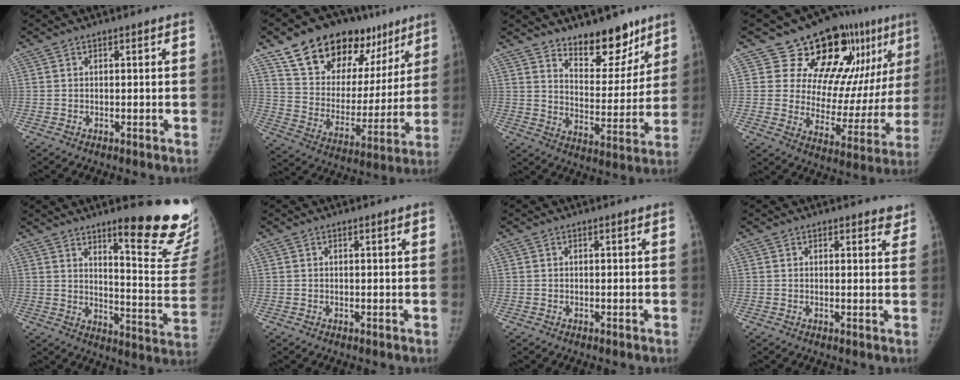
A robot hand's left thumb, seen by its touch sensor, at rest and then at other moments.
{"total": 25.5, "force": [15.8, 14.5, 13.8], "torque": [-0.172, -0.030, 0.259]}
{"total": 13.5, "force": [10.2, 6.1, 6.4], "torque": [-0.042, -0.077, 0.164]}
{"total": 20.8, "force": [11.7, 10.7, 13.4], "torque": [-0.107, -0.050, 0.171]}
{"total": 21.0, "force": [14.9, 3.9, 14.2], "torque": [-0.144, -0.126, 0.196]}
{"total": 0.8, "force": [0.5, 0.1, 0.6], "torque": [-0.006, -0.001, 0.006]}
{"total": 0.0}
{"total": 3.3, "force": [2.8, 1.3, 1.0], "torque": [0.023, -0.012, 0.024]}